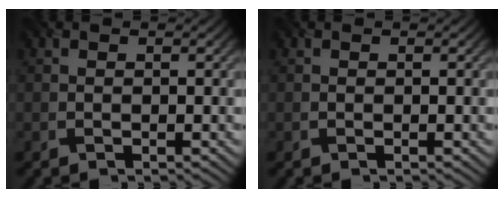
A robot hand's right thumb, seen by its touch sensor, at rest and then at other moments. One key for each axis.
{"total": 0.0}